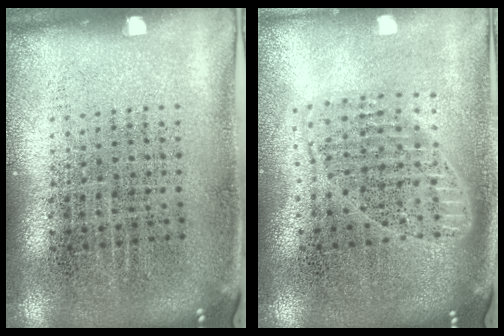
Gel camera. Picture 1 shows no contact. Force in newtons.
{"total": 1.7, "press": 1.4, "slide": 0.9}